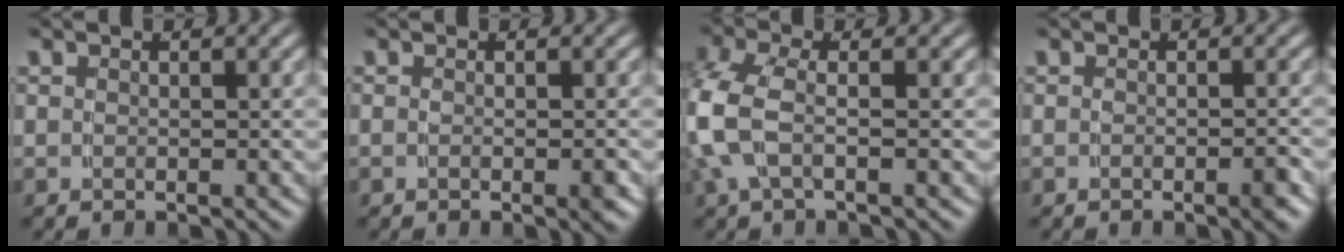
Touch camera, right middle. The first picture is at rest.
{"total": 1.1, "force": [-0.6, -0.4, 0.8], "torque": [-0.013, -0.003, -0.008]}
{"total": 4.9, "force": [-0.6, 3.2, 3.6], "torque": [-0.109, -0.017, -0.007]}
{"total": 1.2, "force": [-0.9, -0.2, 0.8], "torque": [-0.011, 0.004, -0.017]}